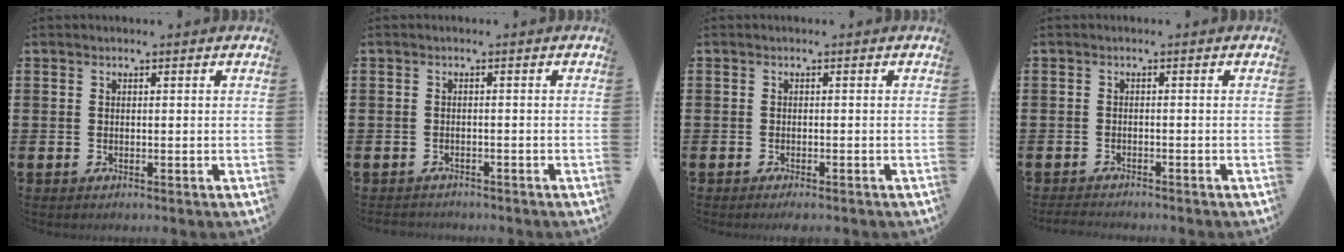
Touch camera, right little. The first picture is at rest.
{"total": 0.7, "force": [-0.7, 0.2, 0.0], "torque": [-0.003, 0.000, -0.016]}
{"total": 0.7, "force": [-0.6, 0.1, 0.4], "torque": [-0.009, -0.003, -0.011]}
{"total": 1.1, "force": [-1.1, 0.1, 0.2], "torque": [-0.007, 0.001, -0.023]}